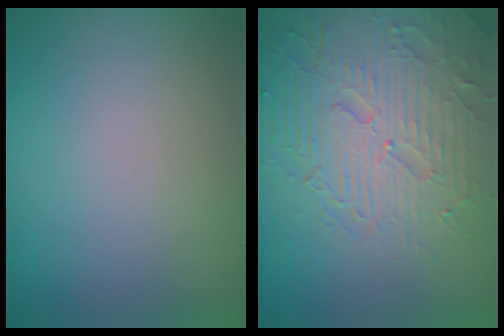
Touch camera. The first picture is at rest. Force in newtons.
{"total": 7.0, "press": 5.7, "slide": 4.1}